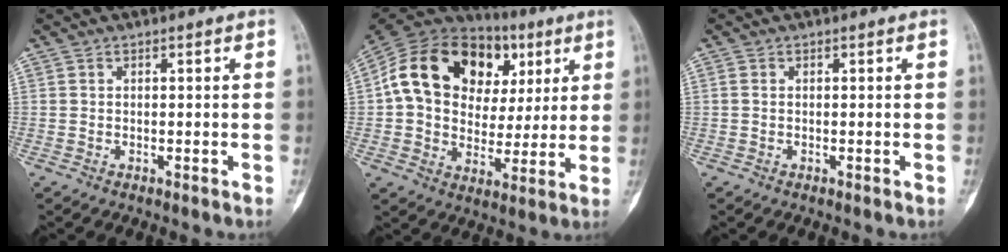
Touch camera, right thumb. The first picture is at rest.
{"total": 23.2, "force": [6.1, 16.8, 14.7], "torque": [-0.232, 0.029, 0.101]}
{"total": 0.6, "force": [0.0, 0.4, 0.4], "torque": [-0.011, 0.000, -0.001]}